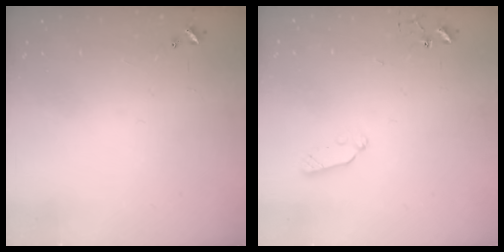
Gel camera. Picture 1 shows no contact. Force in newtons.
{"total": 5.9, "press": 5.9, "slide": 0.6}